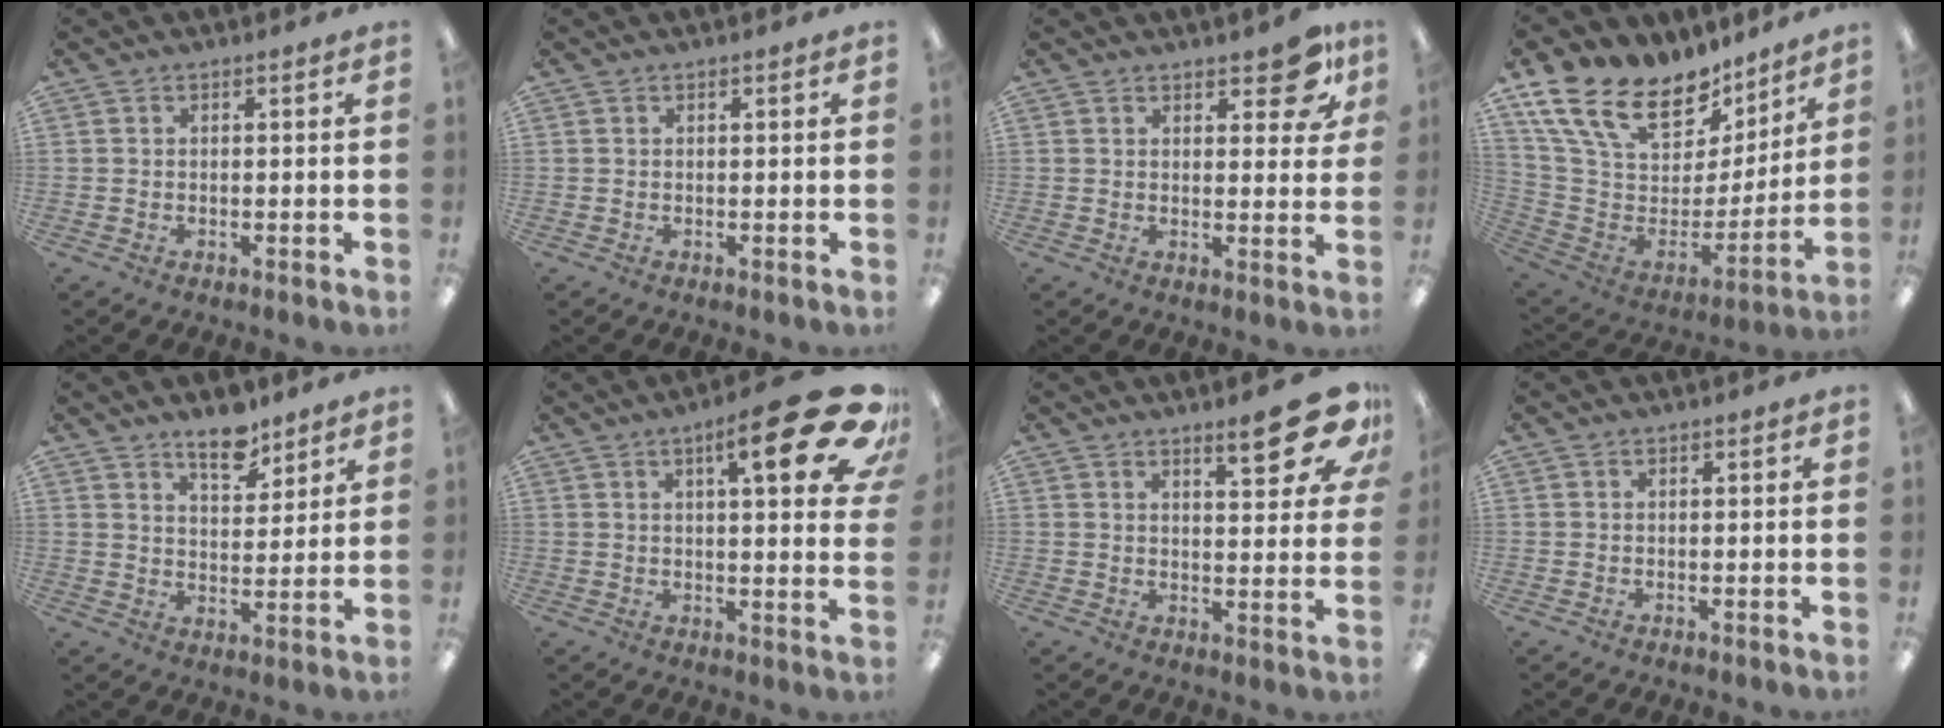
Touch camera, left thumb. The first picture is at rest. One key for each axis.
{"total": 0.0}
{"total": 8.3, "fx": 5.6, "fy": 3.4, "fz": 5.2, "tx": -0.055, "ty": -0.028, "tz": 0.092}
{"total": 20.4, "fx": 15.4, "fy": 9.9, "fz": 8.9, "tx": -0.178, "ty": -0.113, "tz": 0.288}
{"total": 8.7, "fx": 6.8, "fy": 3.8, "fz": 3.7, "tx": -0.036, "ty": -0.045, "tz": 0.117}
{"total": 19.4, "fx": 9.2, "fy": 5.3, "fz": 16.2, "tx": -0.216, "ty": -0.047, "tz": 0.131}
{"total": 13.7, "fx": 8.5, "fy": 4.1, "fz": 9.9, "tx": -0.118, "ty": -0.048, "tz": 0.131}
{"total": 0.0}